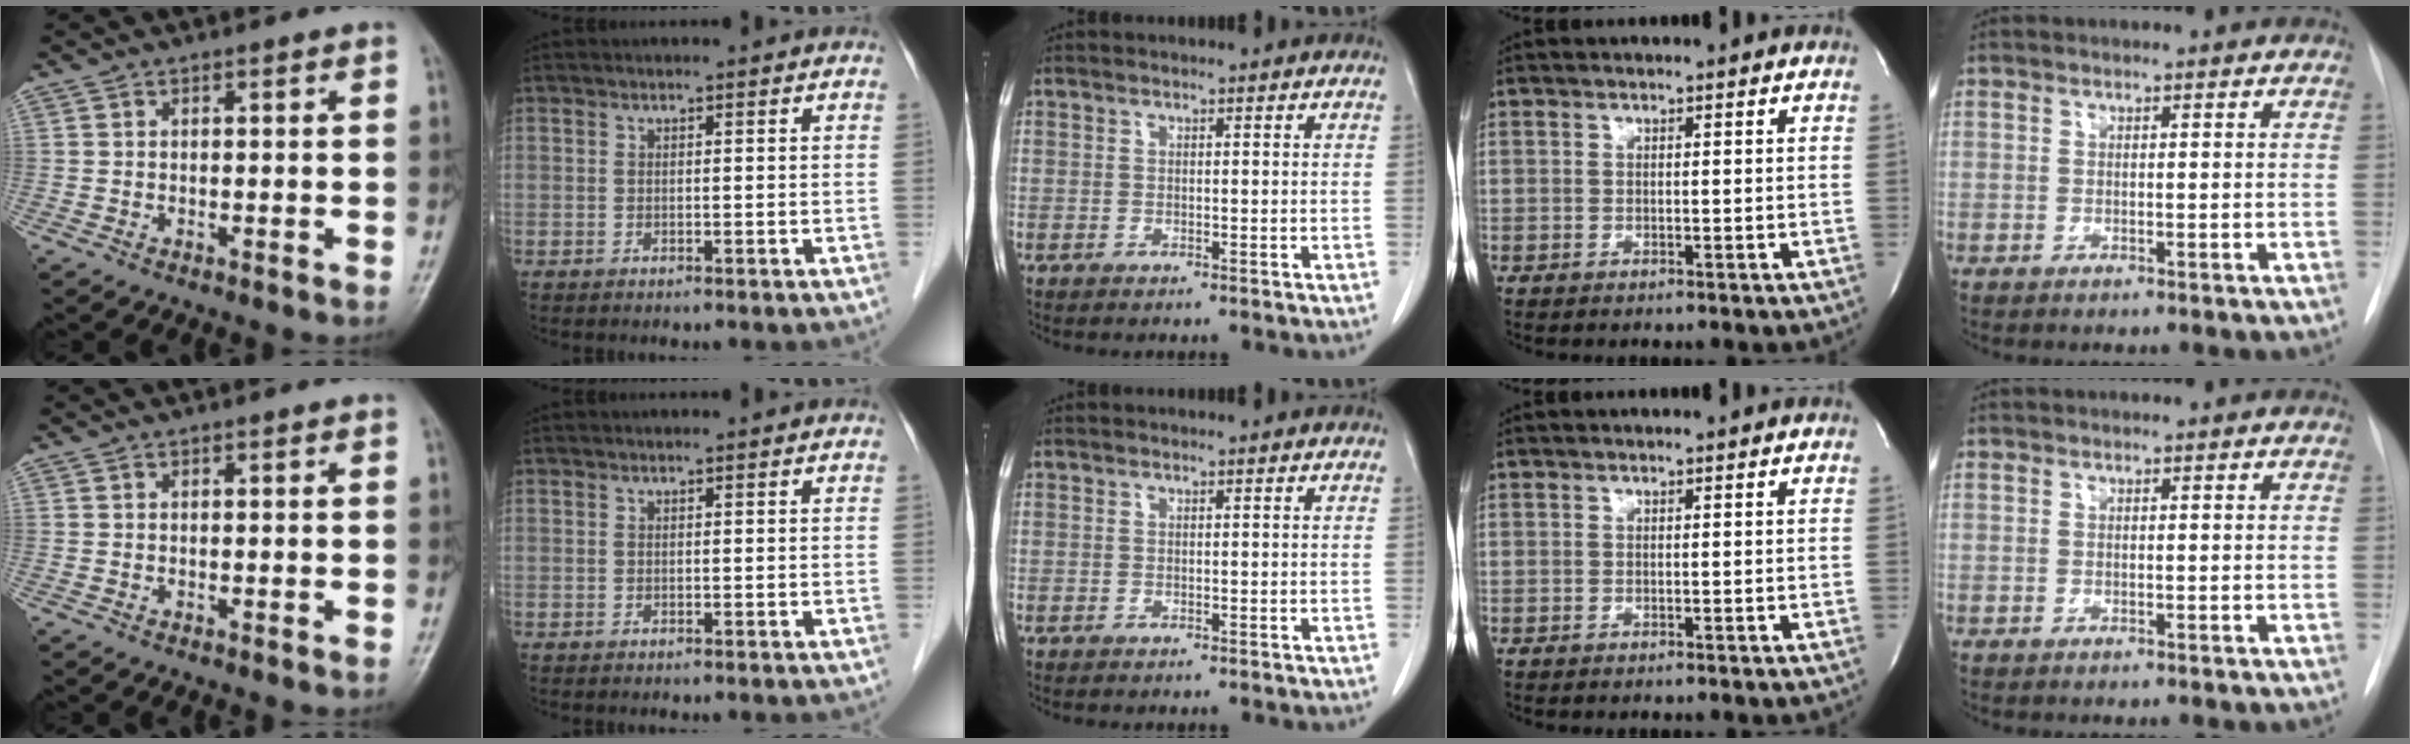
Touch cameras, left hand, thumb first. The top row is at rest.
{}